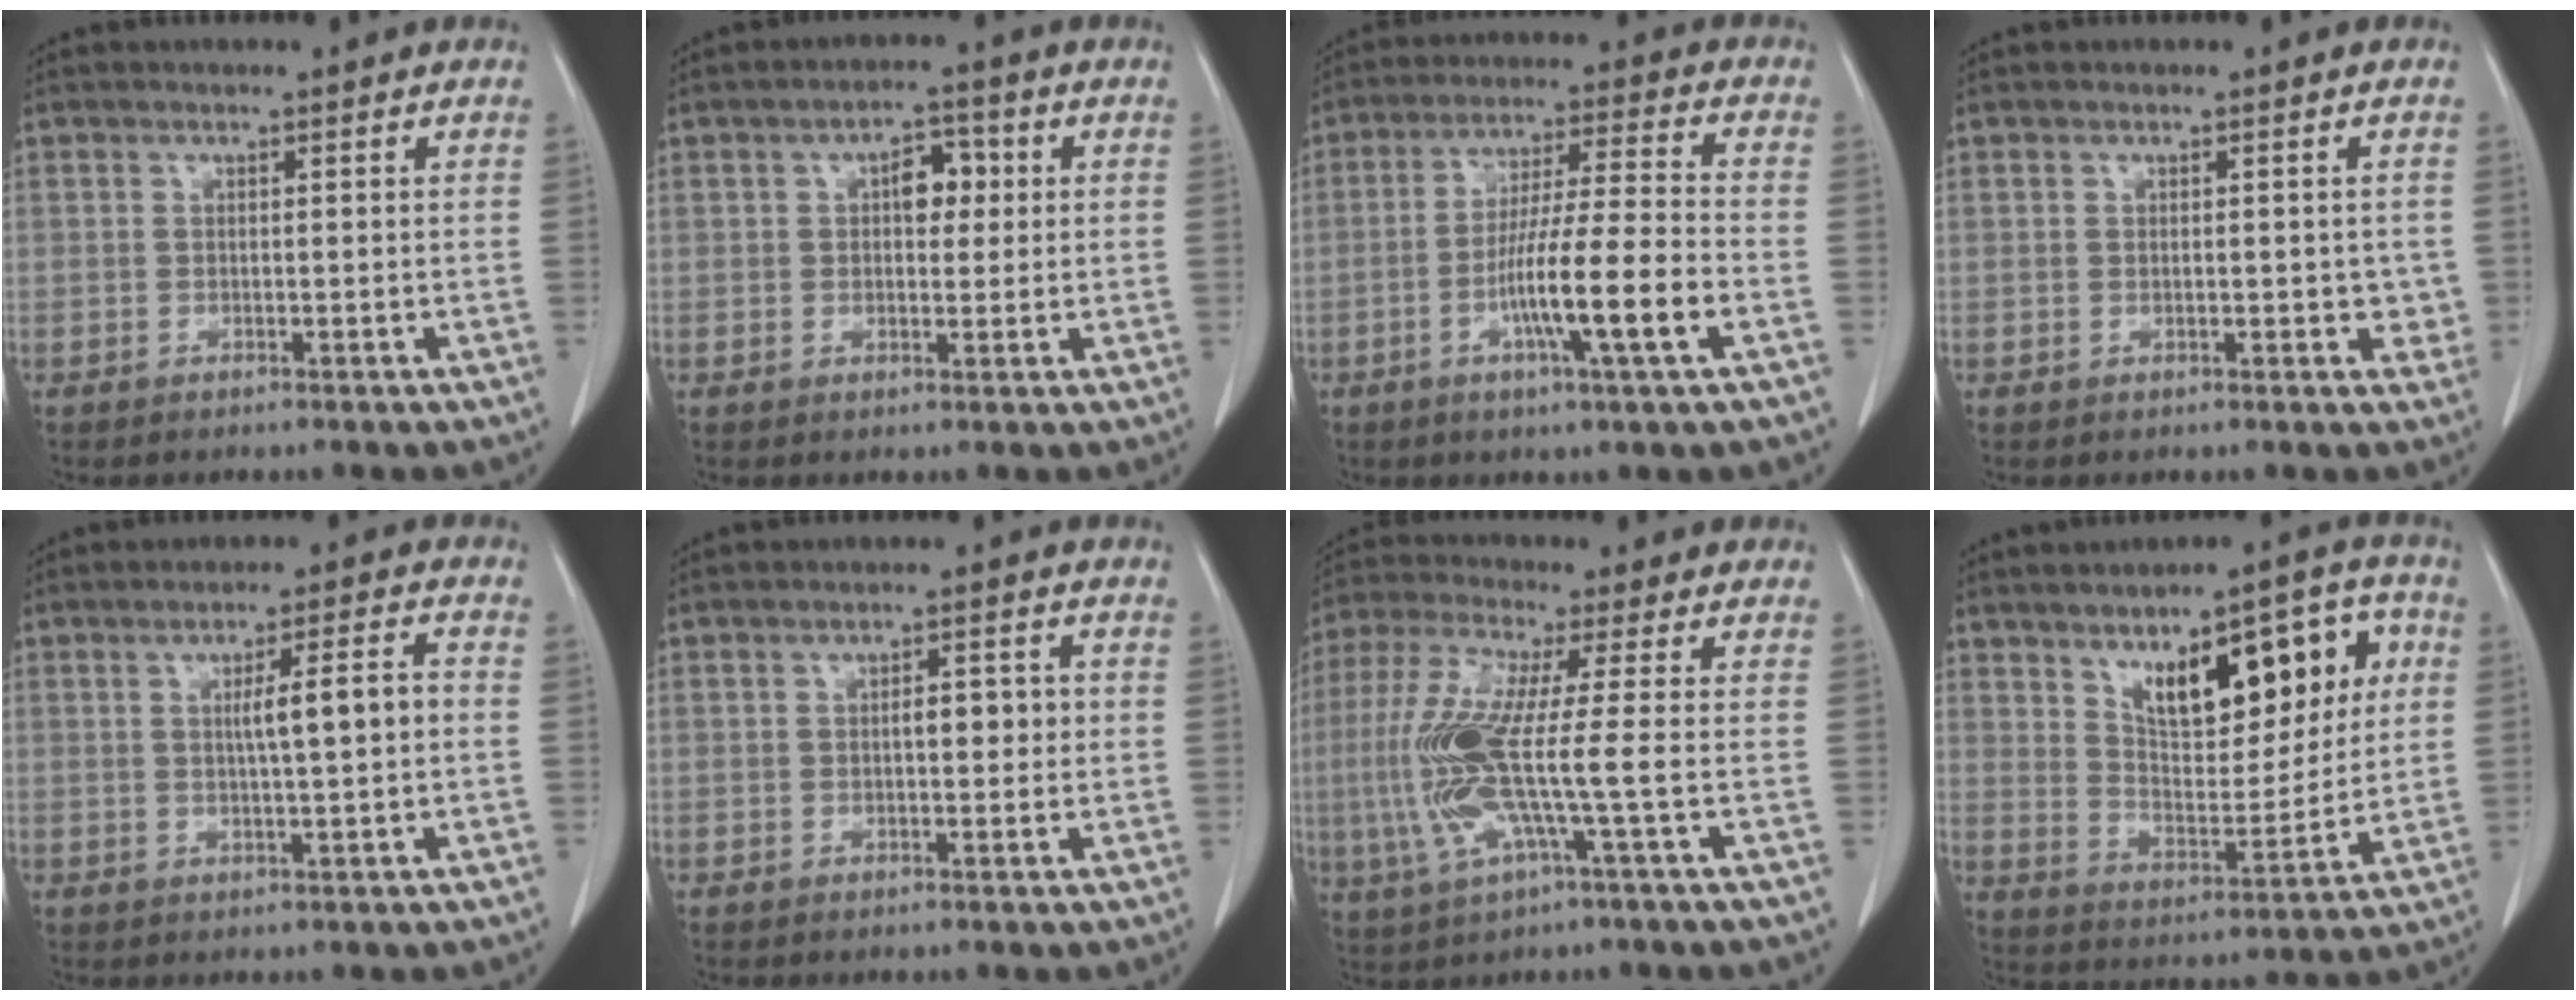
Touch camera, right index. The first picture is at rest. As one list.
[{"total": 4.5, "force": [1.0, 2.5, 3.6], "torque": [-0.051, 0.016, 0.013]}, {"total": 12.5, "force": [-4.2, -0.2, 11.8], "torque": [-0.207, -0.005, -0.078]}, {"total": 2.9, "force": [-0.2, 1.6, 2.4], "torque": [-0.018, 0.003, -0.001]}, {"total": 5.9, "force": [0.2, 0.4, 5.9], "torque": [-0.092, 0.009, 0.004]}, {"total": 3.2, "force": [0.2, 1.3, 2.9], "torque": [-0.043, 0.009, 0.001]}, {"total": 12.3, "force": [-1.6, 0.4, 12.2], "torque": [-0.266, -0.002, -0.039]}, {"total": 16.1, "force": [6.4, 6.7, 13.2], "torque": [-0.183, 0.029, 0.109]}]